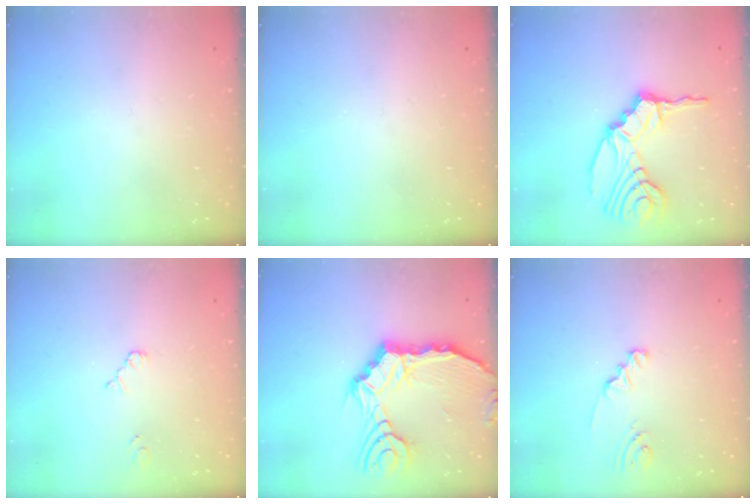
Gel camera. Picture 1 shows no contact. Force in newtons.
{"total": 0.0}
{"total": 14.7, "press": 14.1, "slide": 4.3}
{"total": 2.5, "press": 2.5, "slide": 0.3}
{"total": 16.0, "press": 15.6, "slide": 3.6}
{"total": 2.3, "press": 2.3, "slide": 0.2}